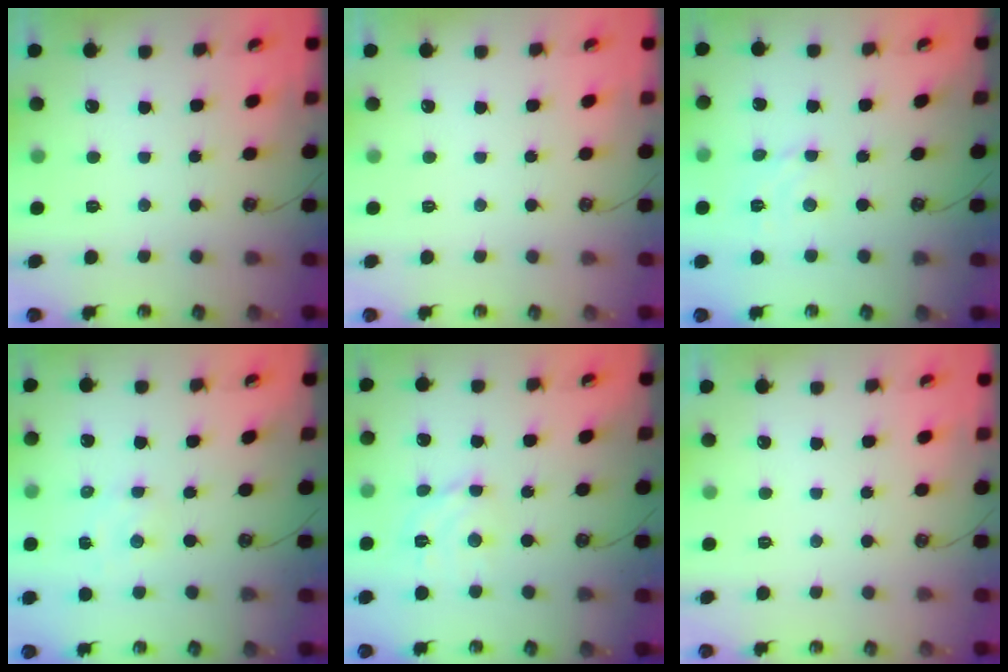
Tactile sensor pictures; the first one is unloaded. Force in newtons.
{"total": 0.0}
{"total": 2.9, "press": 2.9, "slide": 0.3}
{"total": 2.7, "press": 2.7, "slide": 0.4}
{"total": 7.5, "press": 7.5, "slide": 0.8}
{"total": 0.0}